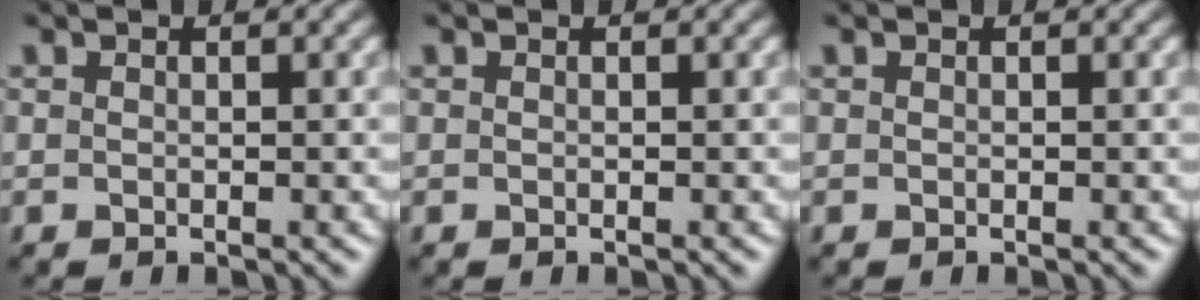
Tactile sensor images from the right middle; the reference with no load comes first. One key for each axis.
{"total": 0.0}
{"total": 0.0}